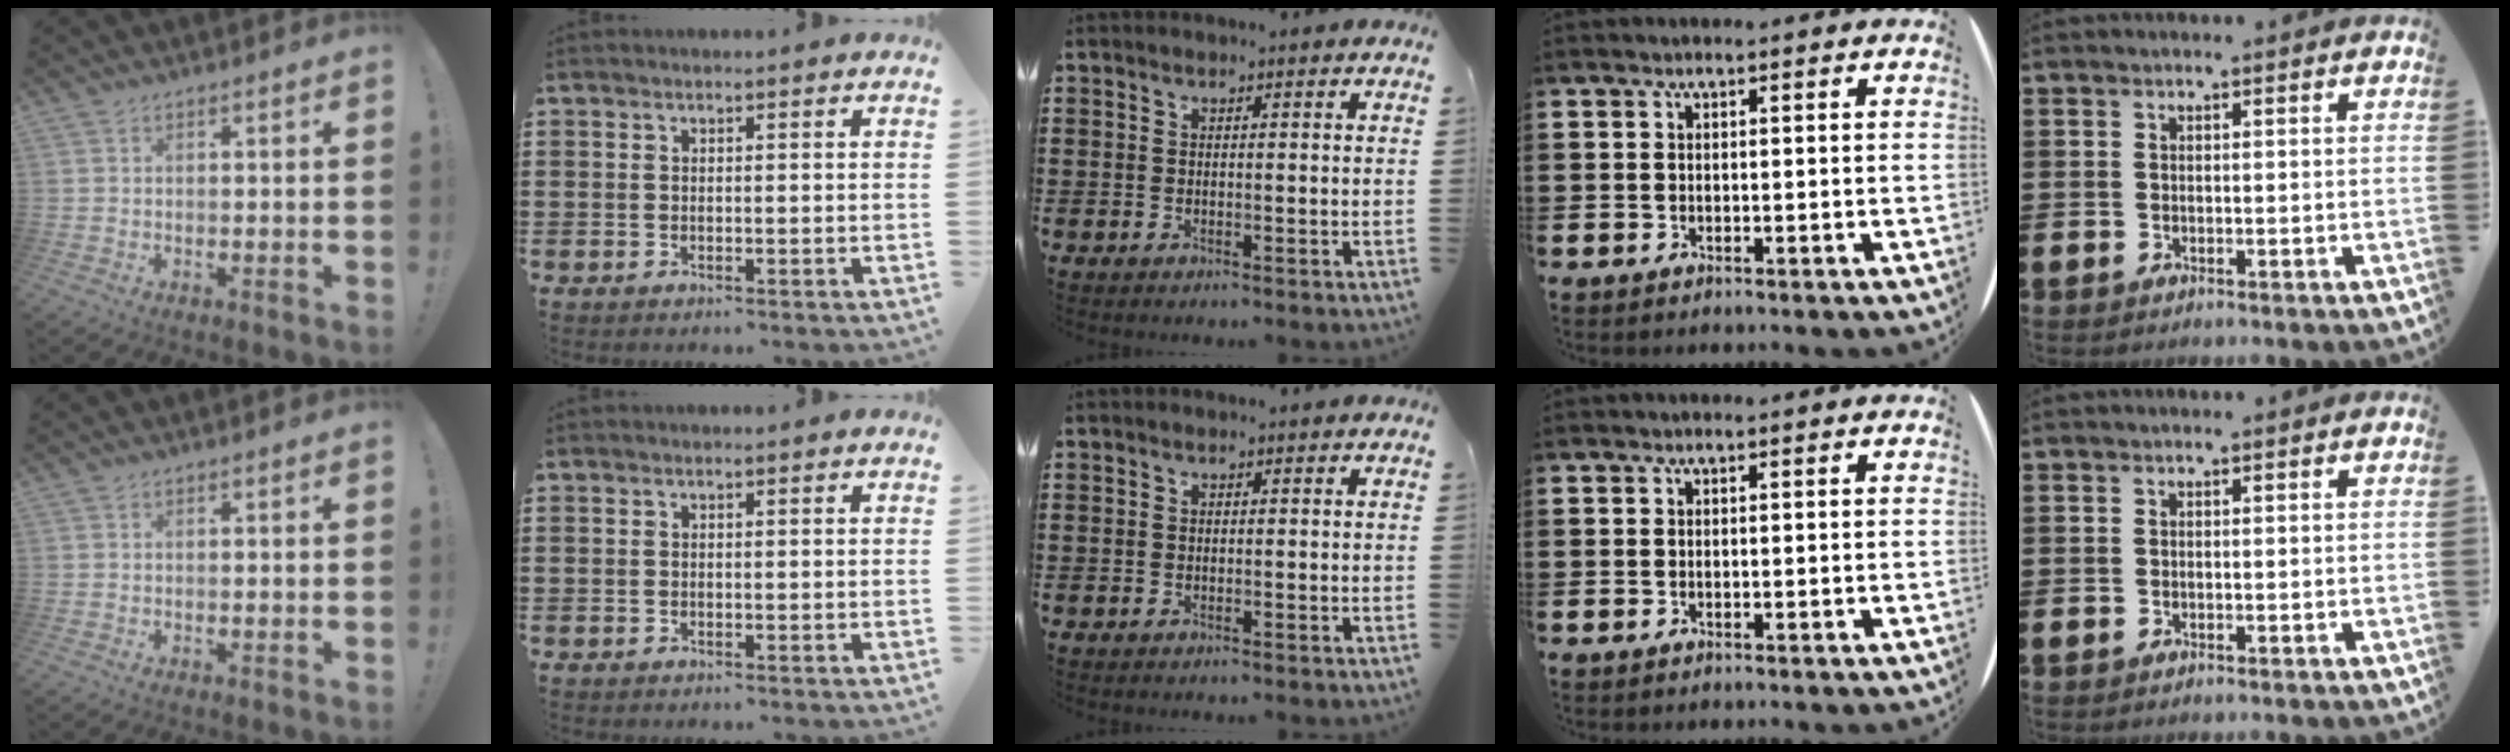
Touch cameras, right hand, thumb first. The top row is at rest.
{}